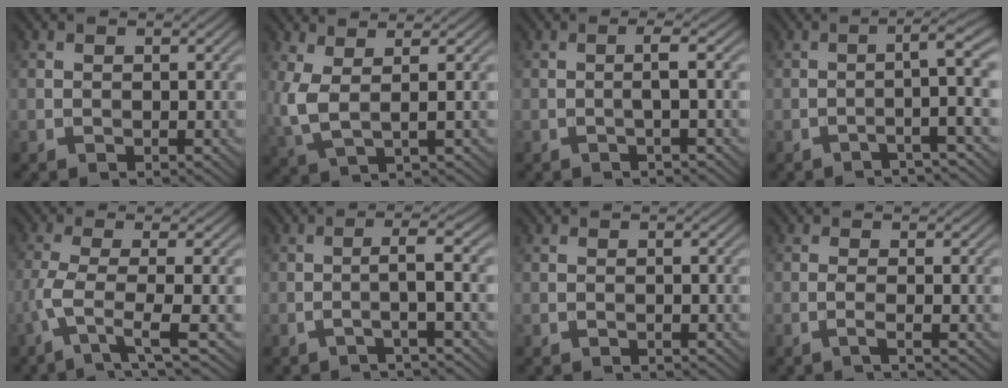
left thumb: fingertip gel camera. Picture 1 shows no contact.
{"total": 4.8, "force": [1.3, 1.3, 4.4], "torque": [-0.112, -0.001, 0.025]}
{"total": 2.4, "force": [-0.1, 0.0, 2.4], "torque": [-0.041, 0.009, -0.013]}
{"total": 5.2, "force": [-1.3, 0.1, 5.0], "torque": [-0.073, 0.019, -0.043]}
{"total": 5.1, "force": [-1.5, 0.7, 4.8], "torque": [-0.098, 0.000, -0.045]}
{"total": 3.6, "force": [-1.0, 0.0, 3.4], "torque": [-0.051, 0.020, -0.041]}
{"total": 0.7, "force": [-0.2, 0.0, 0.7], "torque": [-0.012, 0.003, -0.006]}
{"total": 1.7, "force": [-0.5, 0.2, 1.6], "torque": [-0.026, 0.004, -0.022]}